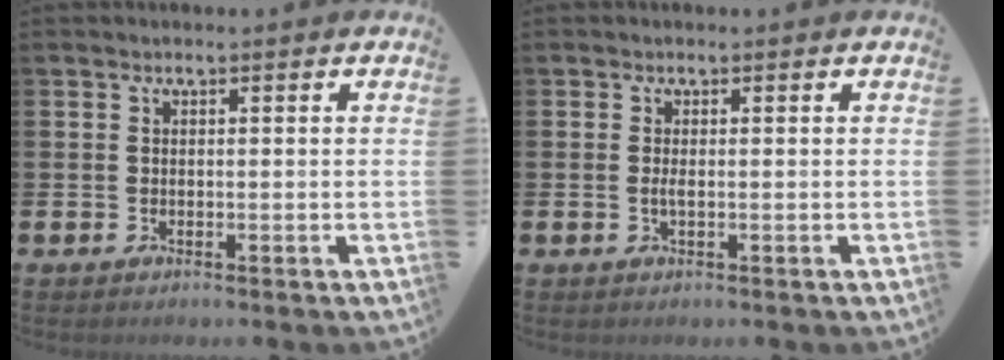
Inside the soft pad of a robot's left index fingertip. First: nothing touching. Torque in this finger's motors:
{"motor_torque": [0.27, -0.16, -0.02, 0.06]}